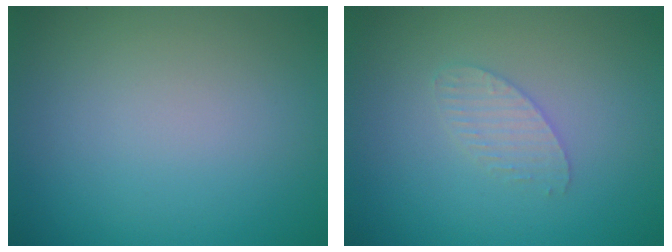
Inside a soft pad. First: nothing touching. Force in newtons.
{"total": 1.6, "press": 1.6, "slide": 0.1}